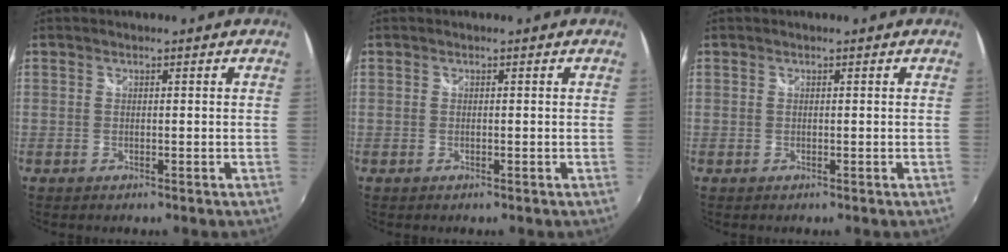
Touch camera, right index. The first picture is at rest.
{"total": 0.0}
{"total": 0.0}